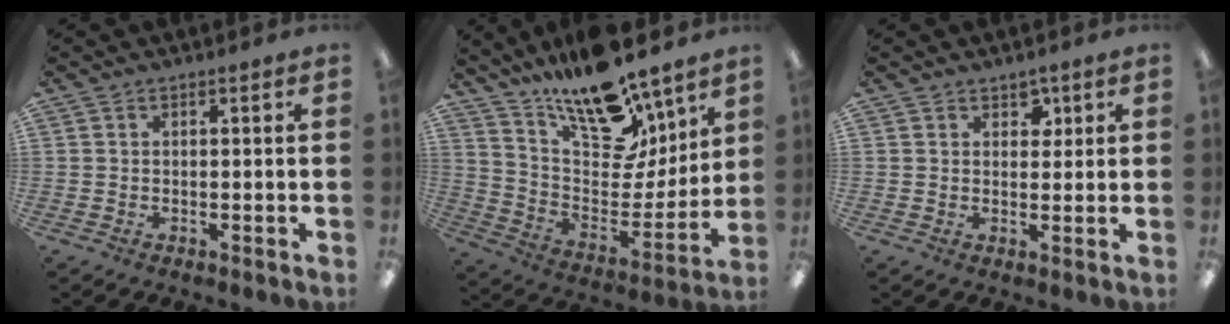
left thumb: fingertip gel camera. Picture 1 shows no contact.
{"total": 19.8, "force": [15.9, 7.3, 9.2], "torque": [-0.163, -0.120, 0.282]}
{"total": 2.8, "force": [1.9, 1.9, 0.9], "torque": [0.003, -0.008, 0.029]}